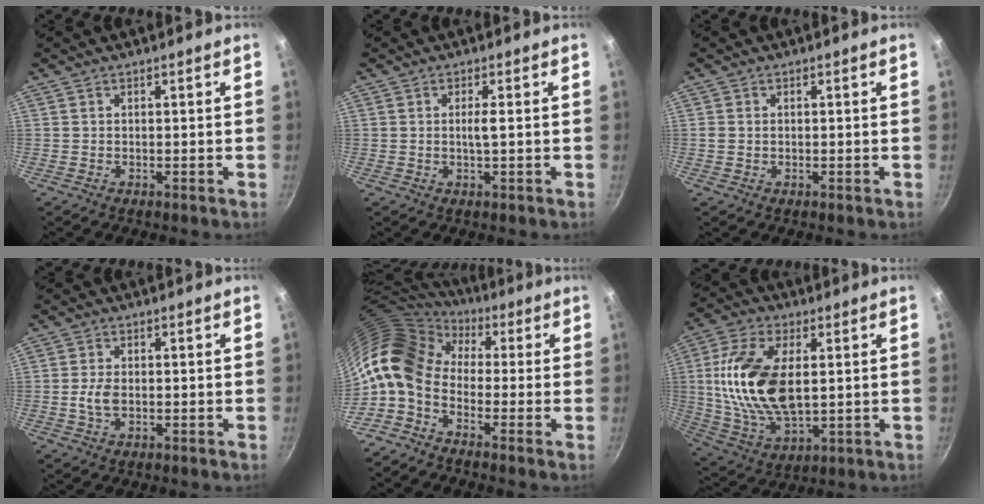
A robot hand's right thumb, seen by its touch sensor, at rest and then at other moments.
{"total": 1.9, "force": [0.1, 0.1, 1.9], "torque": [-0.038, 0.000, 0.003]}
{"total": 1.2, "force": [0.1, 1.0, 0.7], "torque": [-0.012, 0.003, 0.001]}
{"total": 3.4, "force": [-0.3, 2.0, 2.7], "torque": [-0.053, 0.005, -0.008]}
{"total": 13.4, "force": [1.1, 8.9, 9.9], "torque": [-0.178, 0.015, -0.004]}
{"total": 19.1, "force": [2.4, 10.2, 15.9], "torque": [-0.303, -0.002, 0.050]}